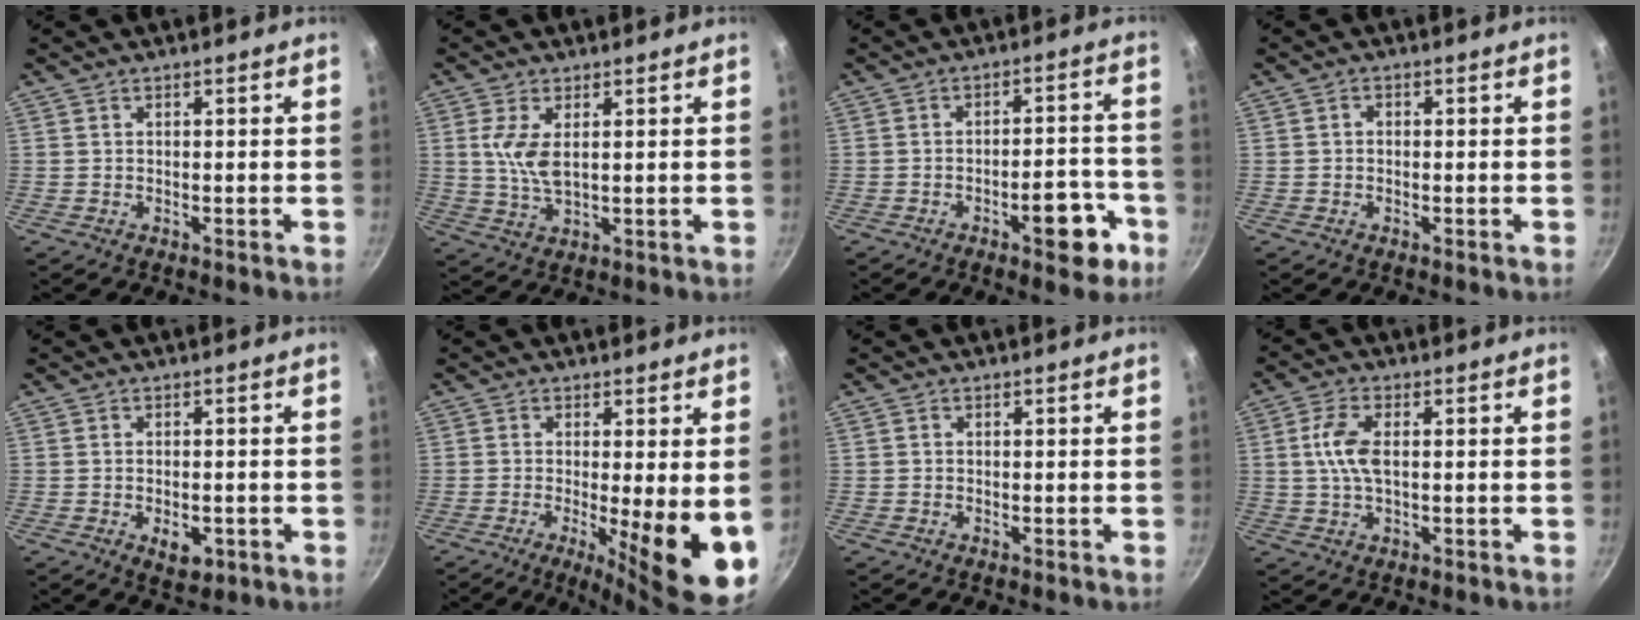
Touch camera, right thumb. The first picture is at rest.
{"total": 6.1, "force": [1.5, 2.7, 5.3], "torque": [-0.108, -0.007, 0.034]}
{"total": 9.5, "force": [-4.6, 3.9, 7.4], "torque": [-0.067, 0.037, -0.055]}
{"total": 1.0, "force": [-0.2, 0.8, 0.5], "torque": [-0.009, 0.005, -0.004]}
{"total": 4.4, "force": [-1.4, 2.5, 3.3], "torque": [-0.040, 0.003, -0.014]}
{"total": 12.7, "force": [-1.8, 2.6, 12.3], "torque": [-0.165, -0.022, -0.021]}
{"total": 0.0}
{"total": 6.5, "force": [0.7, 3.2, 5.6], "torque": [-0.117, 0.009, 0.010]}